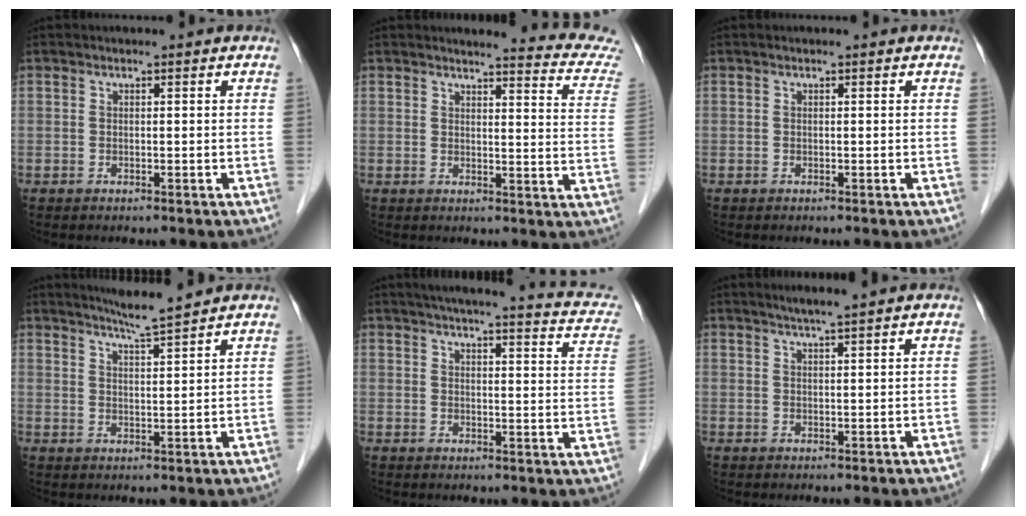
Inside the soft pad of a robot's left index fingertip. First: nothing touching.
{"total": 11.7, "force": [11.4, -0.3, 2.4], "torque": [-0.016, -0.081, 0.101]}
{"total": 0.0}
{"total": 5.1, "force": [4.6, -1.1, 2.0], "torque": [-0.038, -0.007, 0.079]}
{"total": 18.9, "force": [15.6, 3.1, 10.1], "torque": [-0.127, 0.006, 0.171]}
{"total": 3.1, "force": [2.5, -0.7, 1.7], "torque": [-0.028, 0.004, 0.045]}